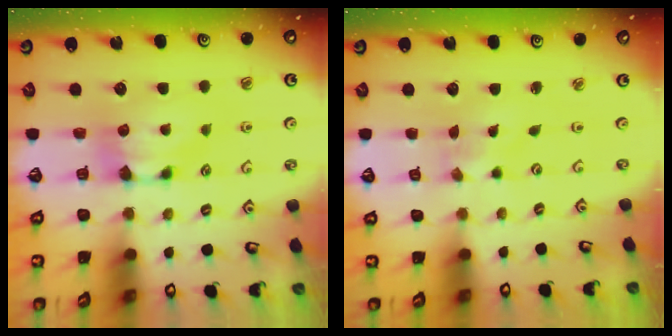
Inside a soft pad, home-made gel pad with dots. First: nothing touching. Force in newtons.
{"total": 4.8, "press": 4.7, "slide": 0.8}